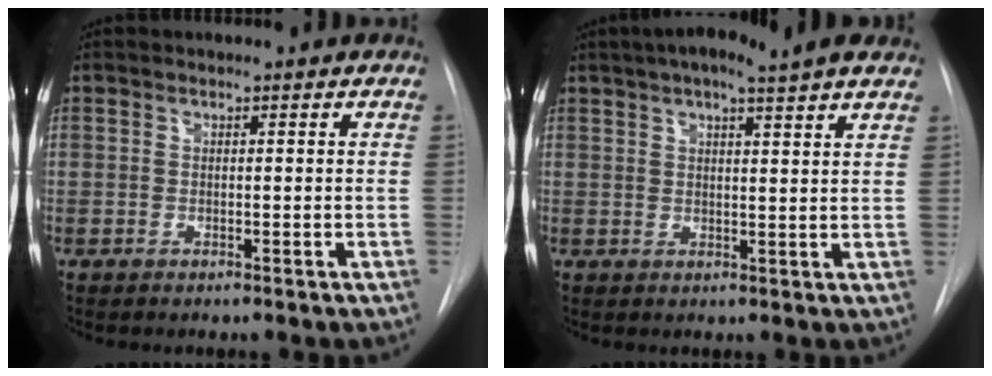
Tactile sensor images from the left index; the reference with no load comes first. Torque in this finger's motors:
{"motor_torque": [0.91, -0.85, 0.03, 0.09]}